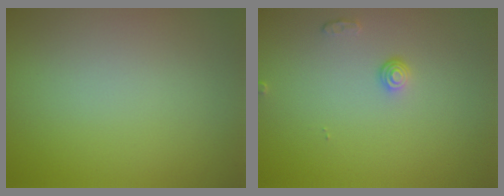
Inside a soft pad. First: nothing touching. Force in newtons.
{"total": 1.1, "press": 0.8, "slide": 0.8}